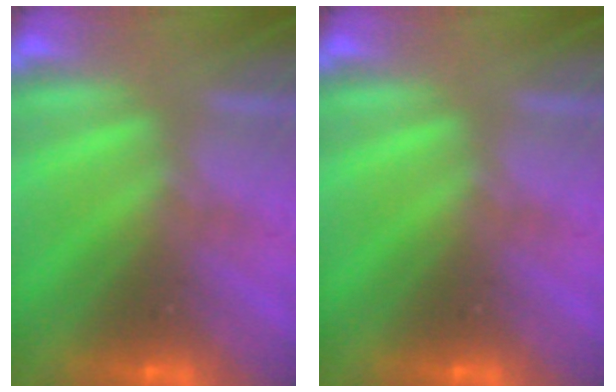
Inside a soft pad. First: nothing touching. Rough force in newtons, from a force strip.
{"total": 0.0}